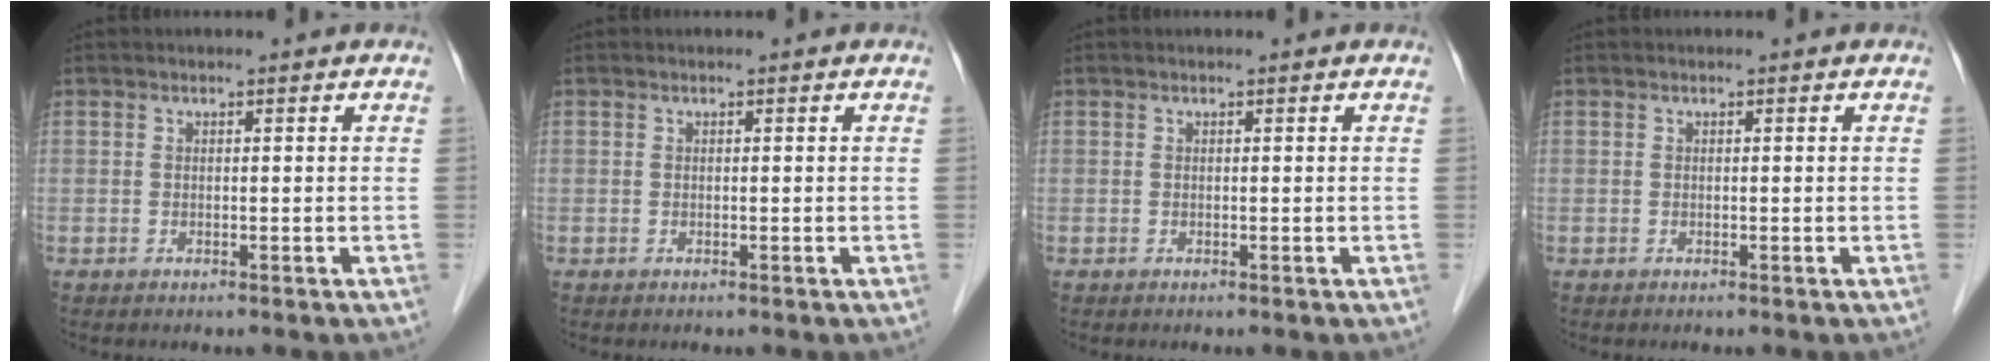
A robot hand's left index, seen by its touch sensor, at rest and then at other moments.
{"total": 0.0}
{"total": 0.0}
{"total": 0.0}